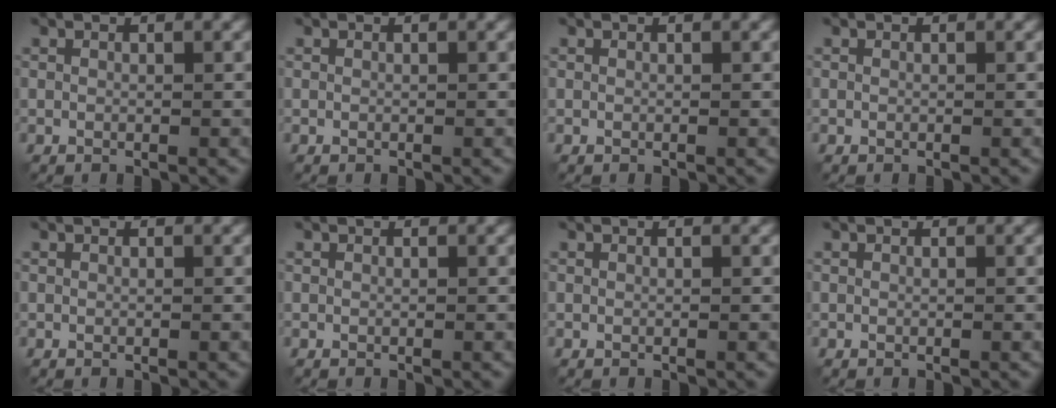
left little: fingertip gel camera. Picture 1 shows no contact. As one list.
[{"total": 0.0}, {"total": 0.0}, {"total": 0.0}, {"total": 0.0}, {"total": 0.0}, {"total": 0.0}, {"total": 0.0}]